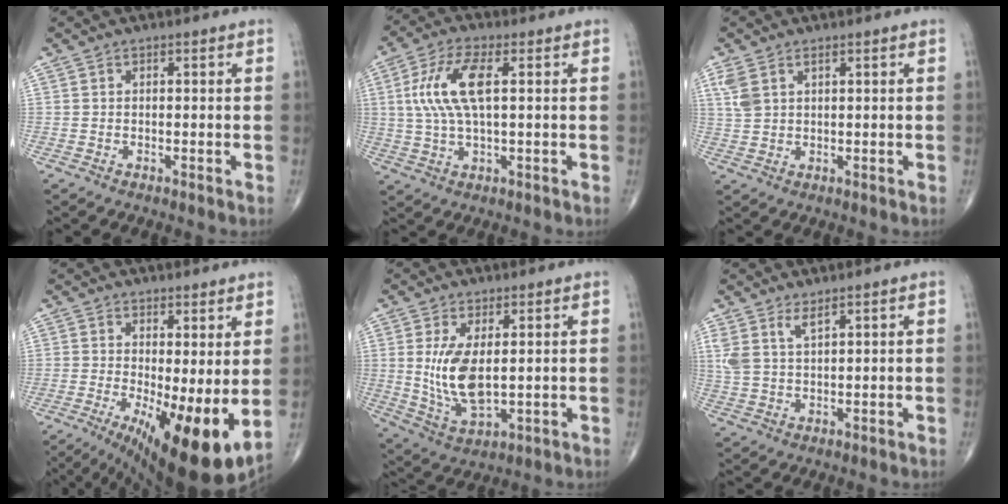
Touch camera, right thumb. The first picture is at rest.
{"total": 10.5, "force": [2.0, 3.8, 9.5], "torque": [-0.213, 0.009, 0.040]}
{"total": 3.8, "force": [1.9, 2.0, 2.7], "torque": [-0.067, 0.004, 0.049]}
{"total": 14.6, "force": [-1.7, 4.3, 13.9], "torque": [-0.212, -0.027, -0.010]}
{"total": 10.0, "force": [1.1, 4.5, 8.9], "torque": [-0.177, -0.021, 0.037]}
{"total": 4.0, "force": [2.7, 1.2, 2.8], "torque": [-0.063, -0.014, 0.061]}